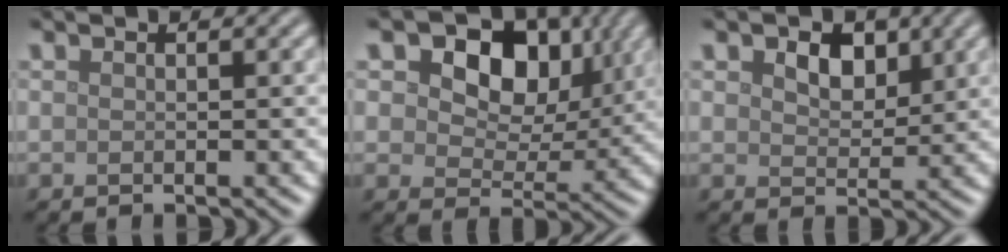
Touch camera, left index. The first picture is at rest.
{"total": 10.2, "force": [4.4, 6.4, 6.6], "torque": [-0.099, 0.013, 0.050]}
{"total": 3.1, "force": [1.3, 2.0, 1.9], "torque": [-0.038, -0.001, 0.017]}